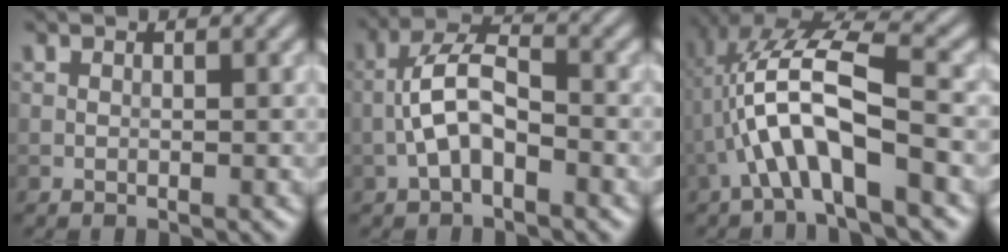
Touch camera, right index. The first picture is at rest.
{"total": 4.6, "force": [-1.7, 2.0, 3.8], "torque": [-0.075, 0.016, -0.039]}
{"total": 8.4, "force": [-2.1, 2.4, 7.8], "torque": [-0.154, 0.021, -0.040]}